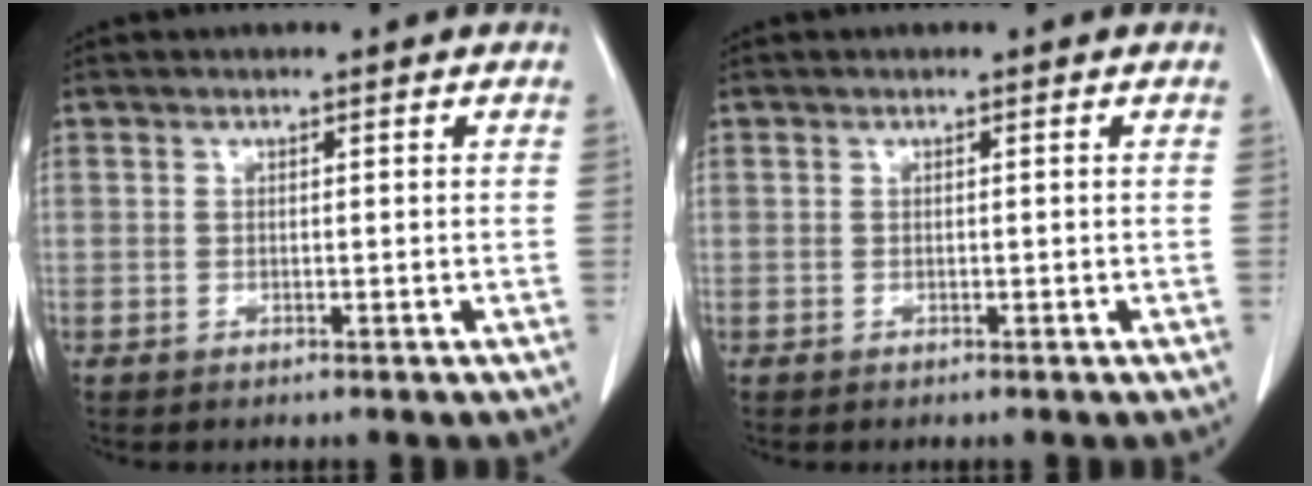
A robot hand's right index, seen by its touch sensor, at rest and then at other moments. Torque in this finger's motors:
{"motor_torque": [-0.01, 0.01, 0.00, 0.00]}